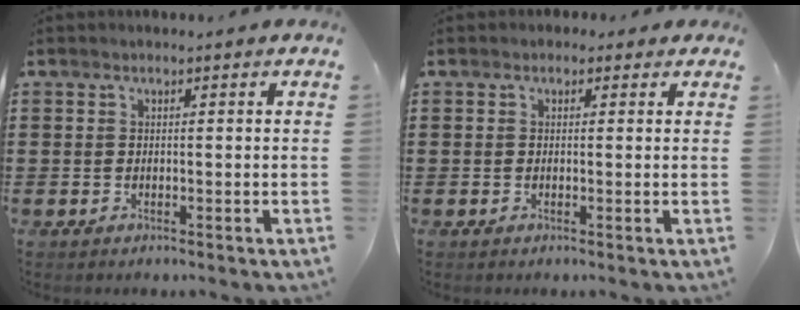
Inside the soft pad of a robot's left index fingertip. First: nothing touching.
{"total": 0.9, "force": [0.2, 0.8, 0.4], "torque": [-0.010, 0.005, 0.004]}